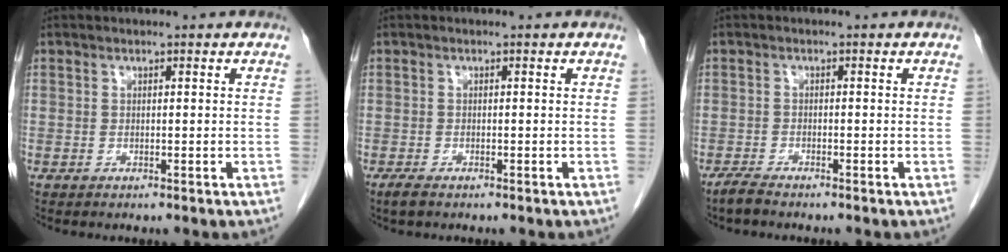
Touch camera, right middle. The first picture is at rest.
{"total": 1.7, "force": [-1.2, 0.5, 1.1], "torque": [-0.028, -0.005, -0.020]}
{"total": 1.9, "force": [-1.8, 0.1, 0.8], "torque": [-0.025, -0.005, -0.034]}